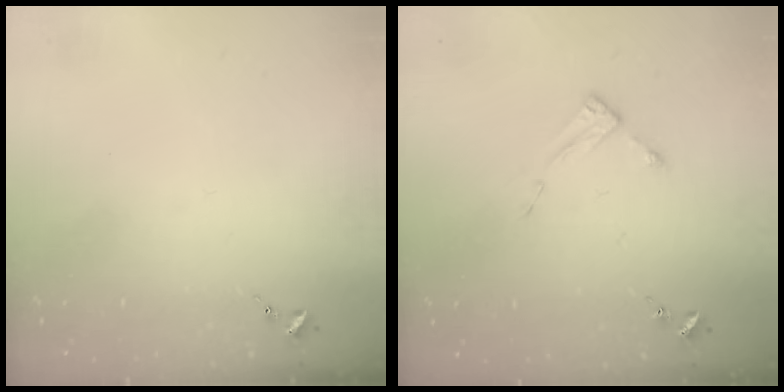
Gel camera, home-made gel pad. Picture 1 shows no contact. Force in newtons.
{"total": 2.6, "press": 2.6, "slide": 0.3}